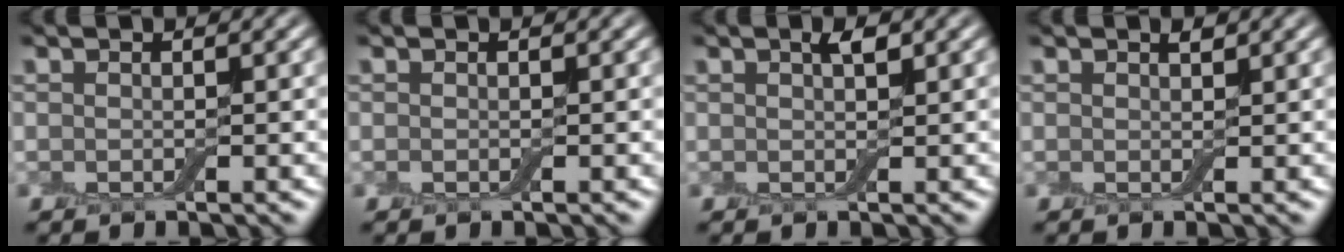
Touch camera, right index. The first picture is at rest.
{"total": 0.0}
{"total": 1.3, "force": [0.7, 0.3, 1.1], "torque": [-0.019, 0.000, 0.010]}
{"total": 0.6, "force": [0.5, 0.2, 0.4], "torque": [-0.007, -0.003, 0.008]}